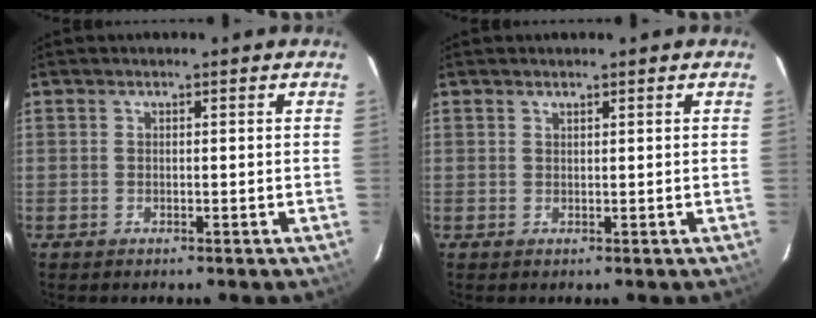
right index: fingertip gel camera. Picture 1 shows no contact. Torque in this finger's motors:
{"motor_torque": [-0.19, 0.04, 0.05, 0.00]}